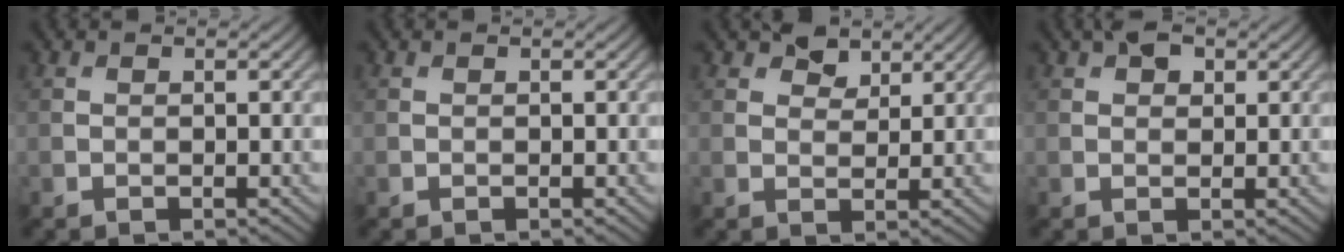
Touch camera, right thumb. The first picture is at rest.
{"total": 0.0}
{"total": 3.3, "force": [2.2, 1.9, 1.4], "torque": [-0.024, -0.001, 0.040]}
{"total": 2.4, "force": [1.3, 1.5, 1.4], "torque": [-0.023, 0.005, 0.020]}